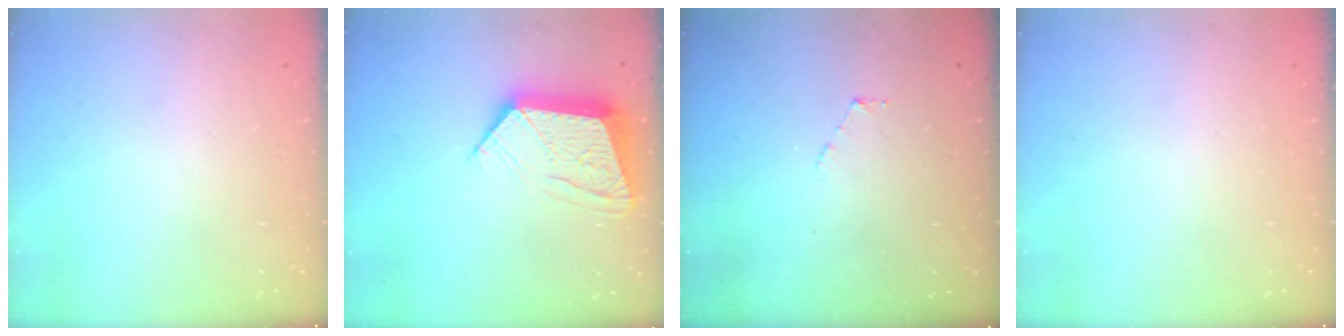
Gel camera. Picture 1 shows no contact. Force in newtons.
{"total": 12.8, "press": 12.8, "slide": 0.9}
{"total": 2.9, "press": 2.9, "slide": 0.3}
{"total": 0.0}